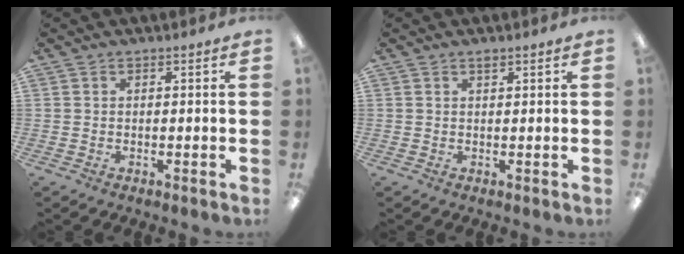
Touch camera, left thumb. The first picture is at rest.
{"total": 0.9, "force": [0.7, 0.3, 0.5], "torque": [-0.013, 0.003, 0.013]}